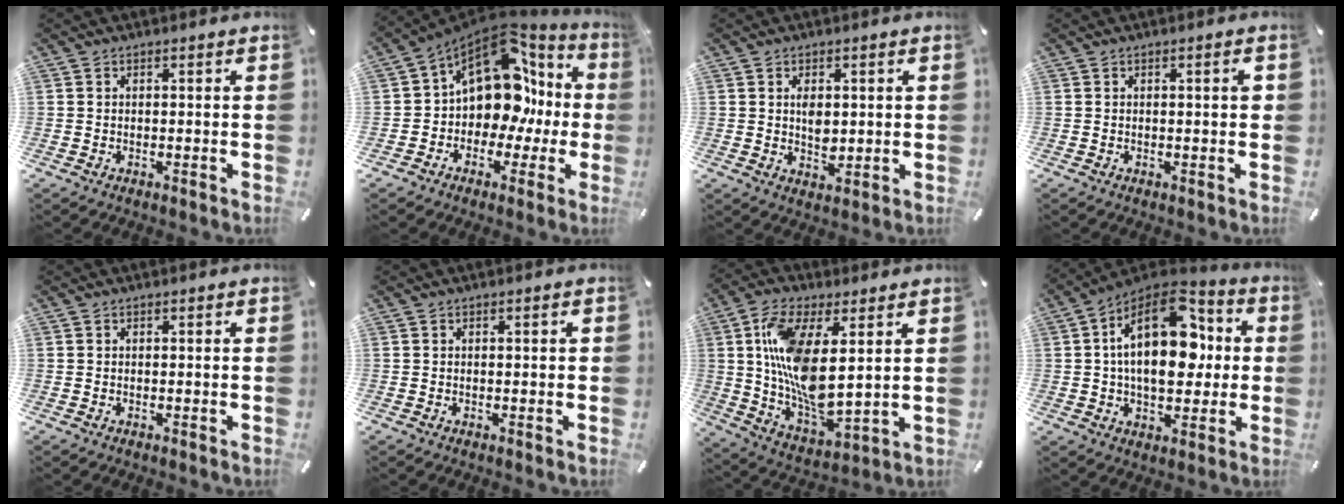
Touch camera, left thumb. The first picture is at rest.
{"total": 15.5, "force": [4.1, 11.3, 9.8], "torque": [-0.168, -0.039, 0.069]}
{"total": 4.3, "force": [0.7, 2.9, 3.2], "torque": [-0.050, -0.006, 0.004]}
{"total": 2.1, "force": [0.3, 0.5, 2.0], "torque": [-0.021, -0.003, 0.000]}
{"total": 0.0}
{"total": 0.8, "force": [0.1, 0.3, 0.8], "torque": [-0.015, 0.002, 0.000]}
{"total": 15.0, "force": [4.2, 6.9, 12.7], "torque": [-0.262, -0.029, 0.077]}
{"total": 21.5, "force": [3.8, 13.2, 16.5], "torque": [-0.279, -0.014, 0.059]}